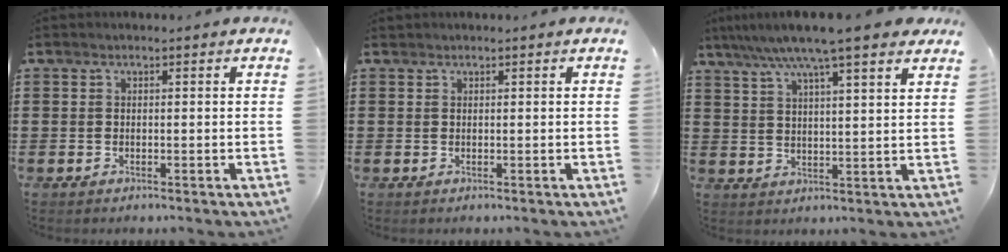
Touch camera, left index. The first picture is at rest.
{"total": 0.0}
{"total": 8.6, "force": [7.0, 0.1, 5.0], "torque": [-0.117, -0.019, 0.123]}